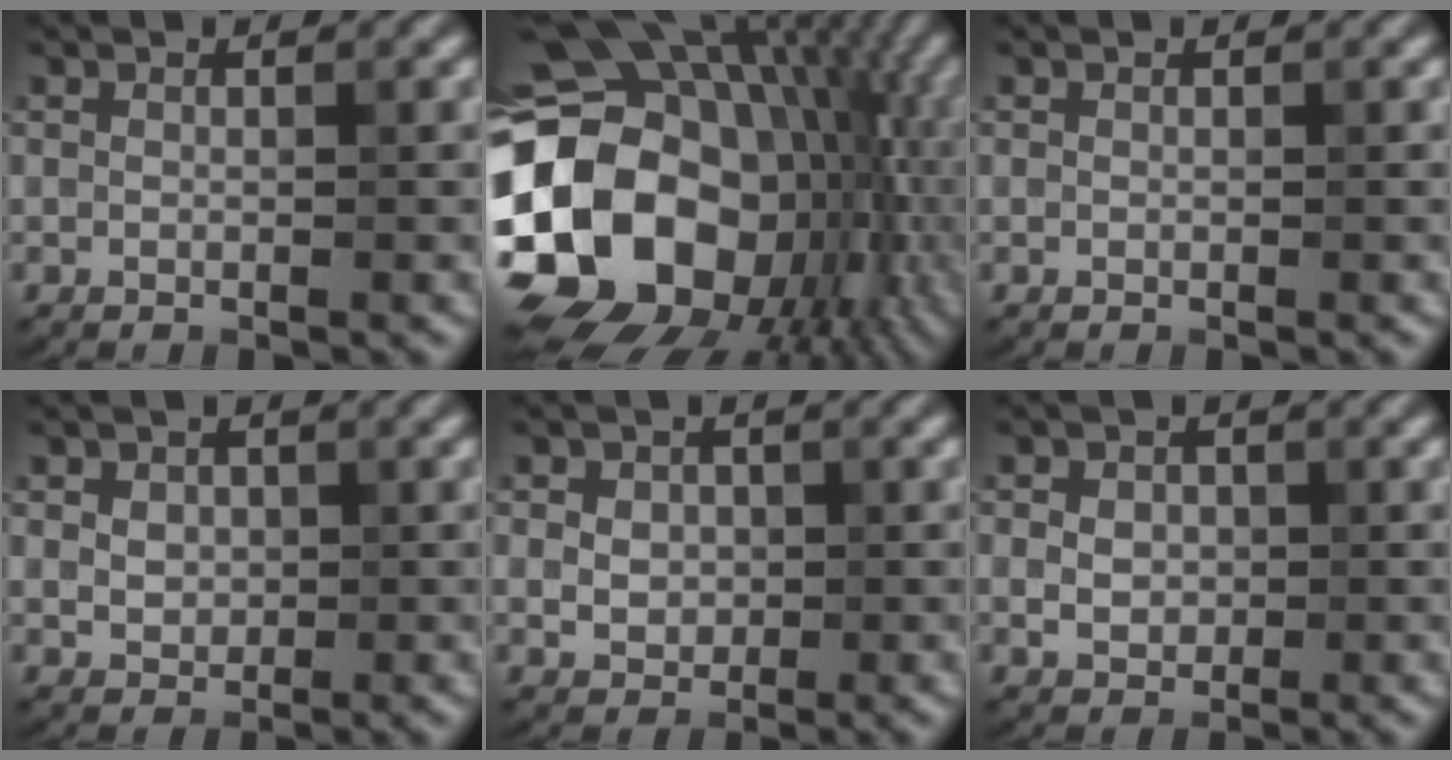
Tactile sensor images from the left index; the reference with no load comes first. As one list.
[{"total": 21.4, "force": [-2.2, 16.5, 13.4], "torque": [-0.281, -0.009, -0.036]}, {"total": 0.0}, {"total": 2.3, "force": [0.7, 1.8, 1.1], "torque": [-0.025, 0.004, 0.015]}, {"total": 3.0, "force": [0.5, 2.5, 1.6], "torque": [-0.021, 0.009, -0.002]}, {"total": 2.5, "force": [0.1, 2.1, 1.4], "torque": [-0.020, -0.002, -0.003]}]